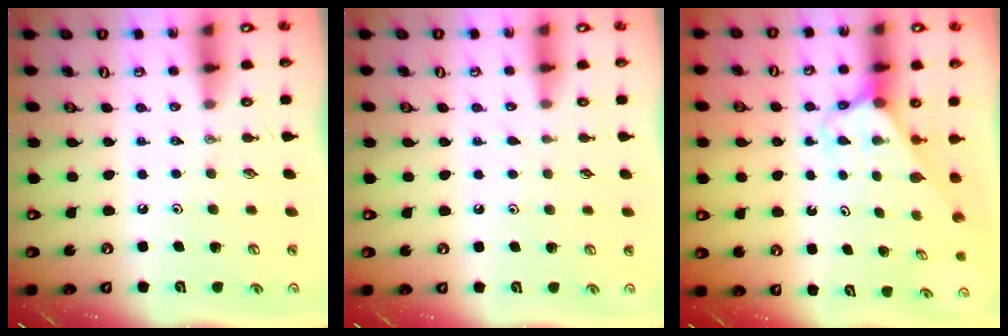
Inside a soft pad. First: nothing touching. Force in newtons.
{"total": 2.0, "press": 2.0, "slide": 0.2}
{"total": 2.6, "press": 2.6, "slide": 0.2}